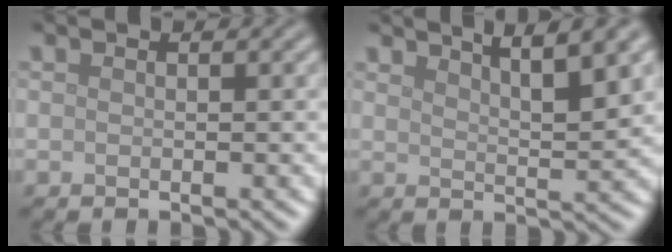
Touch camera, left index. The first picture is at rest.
{"total": 5.2, "force": [3.5, 1.2, 3.6], "torque": [-0.040, 0.007, 0.052]}